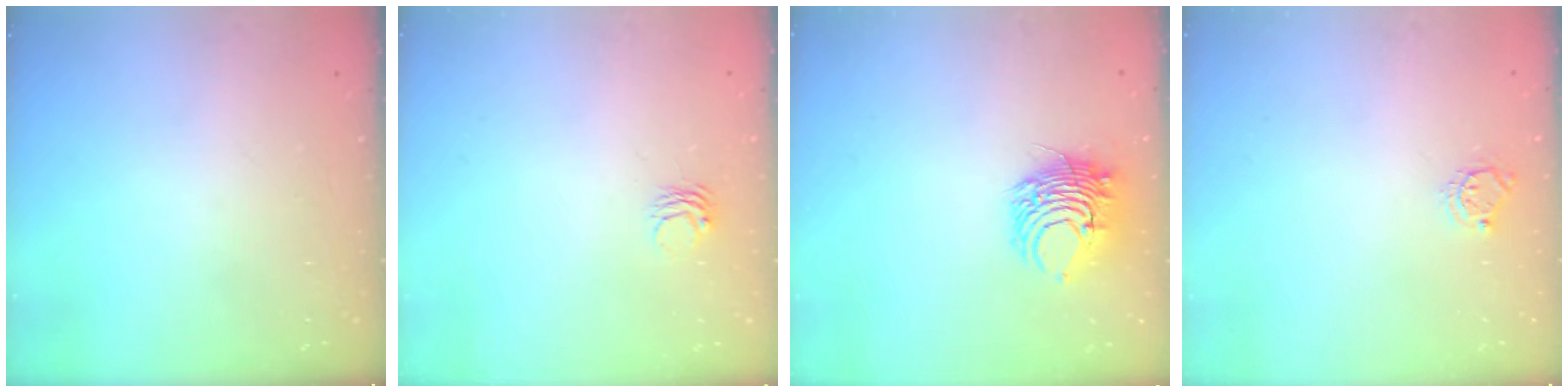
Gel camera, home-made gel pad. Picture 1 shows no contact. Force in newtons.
{"total": 2.7, "press": 2.7, "slide": 0.2}
{"total": 8.7, "press": 8.7, "slide": 0.9}
{"total": 4.5, "press": 4.5, "slide": 0.4}